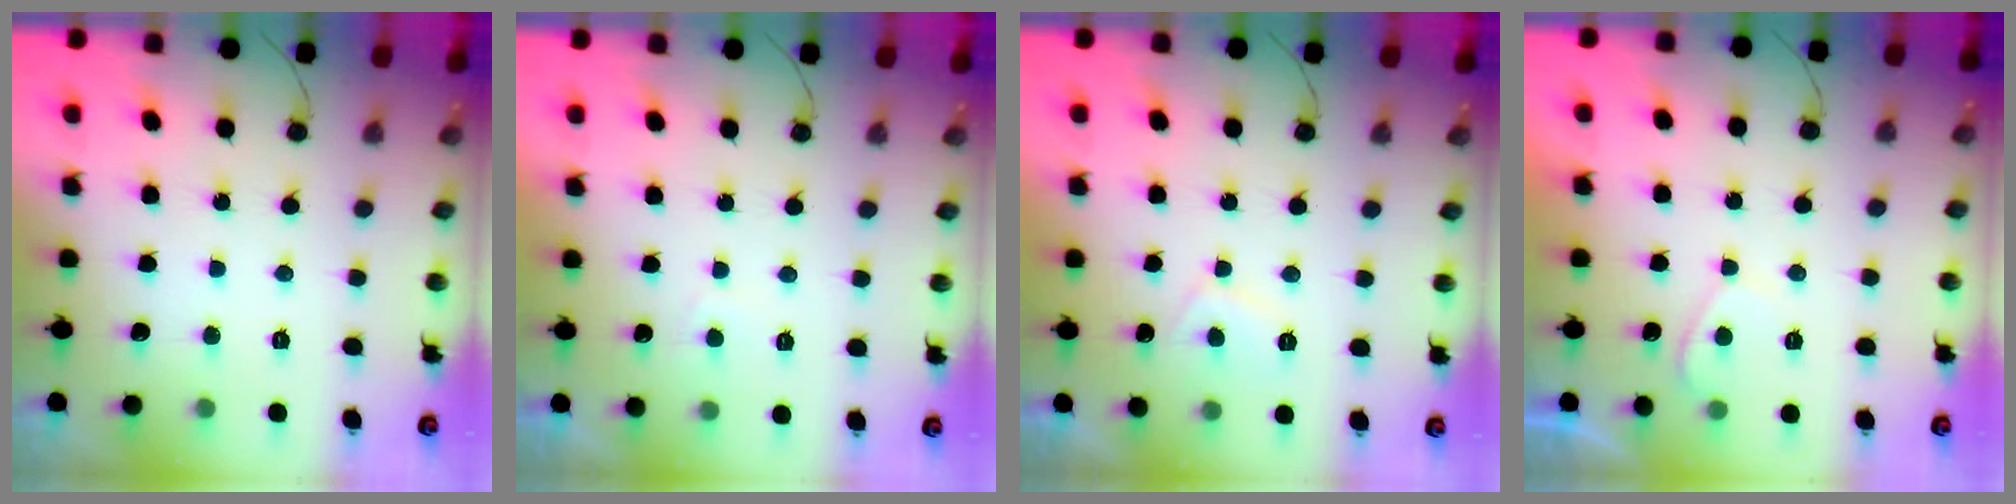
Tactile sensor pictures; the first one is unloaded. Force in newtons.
{"total": 2.0, "press": 2.0, "slide": 0.6}
{"total": 2.8, "press": 2.7, "slide": 0.6}
{"total": 2.3, "press": 2.2, "slide": 0.4}